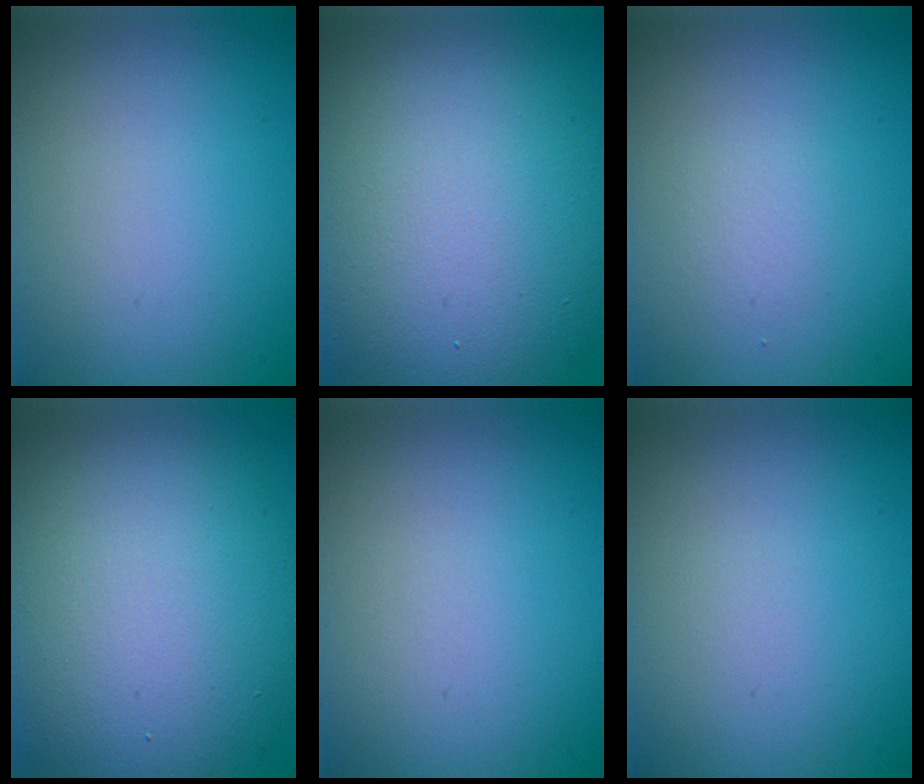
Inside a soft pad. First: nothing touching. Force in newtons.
{"total": 13.9, "press": 13.9, "slide": 0.8}
{"total": 1.1, "press": 1.1, "slide": 0.1}
{"total": 11.9, "press": 11.8, "slide": 0.5}
{"total": 0.0}
{"total": 0.0}